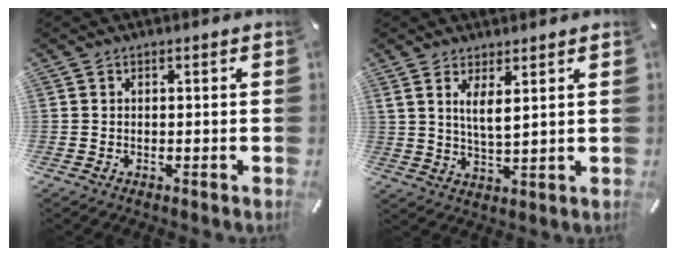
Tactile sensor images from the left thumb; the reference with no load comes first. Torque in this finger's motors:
{"motor_torque": [0.88, 0.31, 1.62, -1.12, 0.63]}